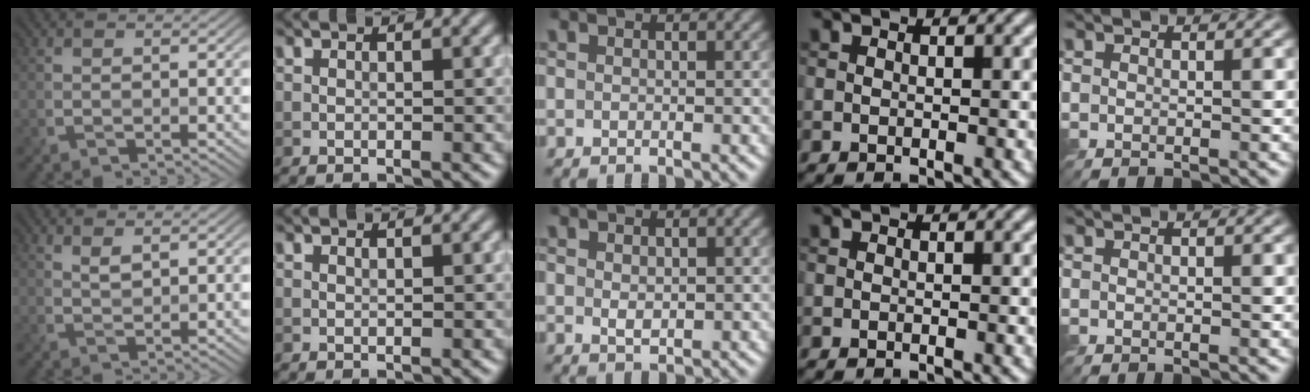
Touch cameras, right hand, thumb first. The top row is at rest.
{"thumb": {"total": 1.8, "force": [1.4, 0.3, 1.1], "torque": [-0.021, -0.004, 0.036]}, "middle": {"total": 1.1, "force": [0.2, 0.7, 0.8], "torque": [-0.016, -0.004, 0.009]}}